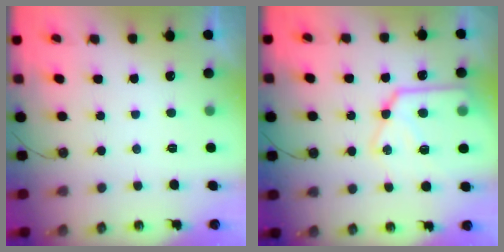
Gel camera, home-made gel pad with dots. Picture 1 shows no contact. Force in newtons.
{"total": 17.7, "press": 17.6, "slide": 2.0}